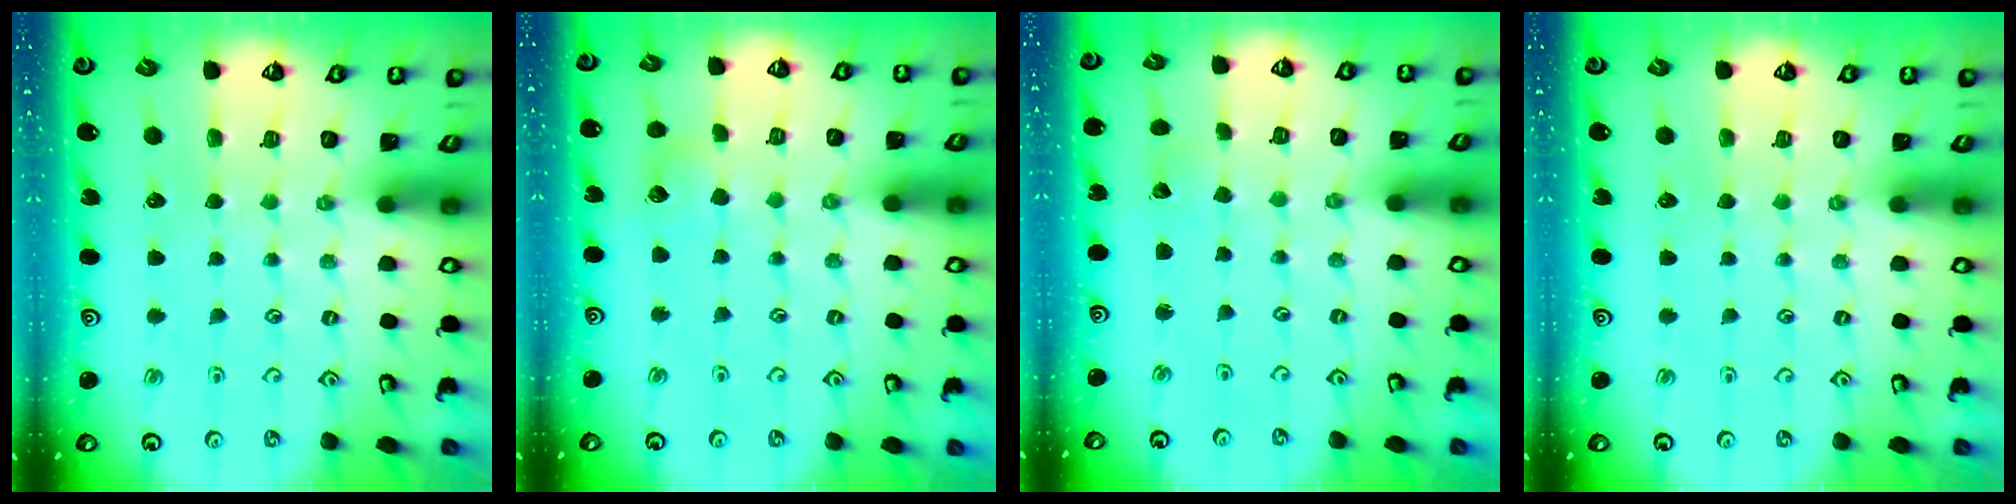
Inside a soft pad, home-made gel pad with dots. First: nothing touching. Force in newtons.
{"total": 7.5, "press": 7.5, "slide": 0.7}
{"total": 1.8, "press": 1.8, "slide": 0.1}
{"total": 0.0}